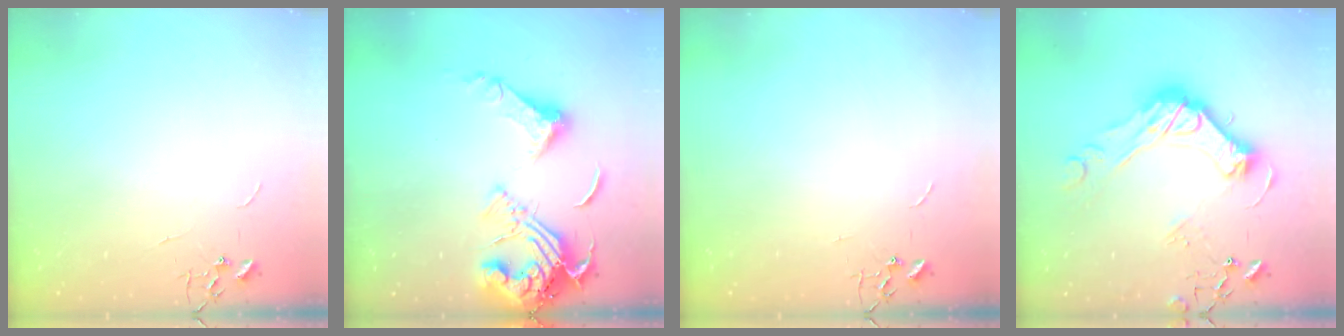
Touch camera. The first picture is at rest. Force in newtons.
{"total": 17.3, "press": 17.2, "slide": 1.8}
{"total": 0.0}
{"total": 18.7, "press": 18.6, "slide": 1.4}